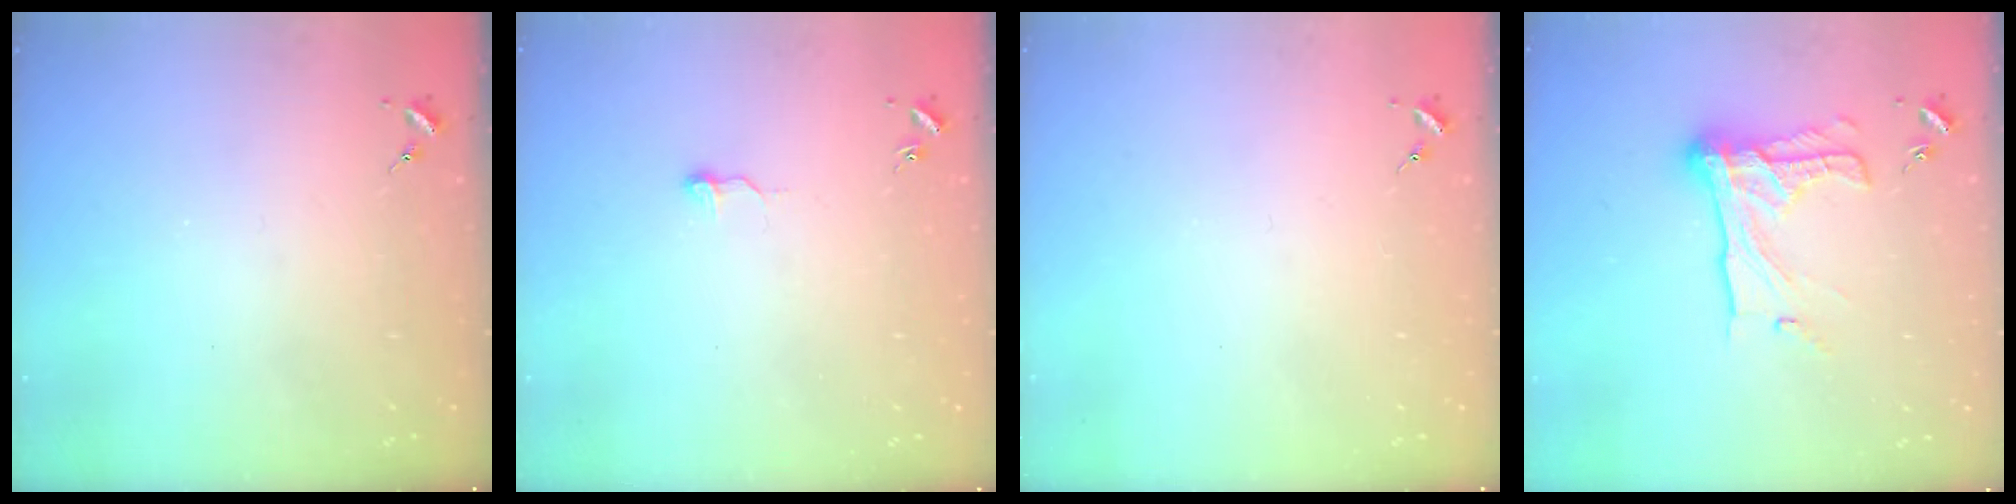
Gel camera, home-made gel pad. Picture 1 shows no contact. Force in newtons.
{"total": 4.6, "press": 4.5, "slide": 0.6}
{"total": 0.0}
{"total": 17.9, "press": 17.9, "slide": 1.4}